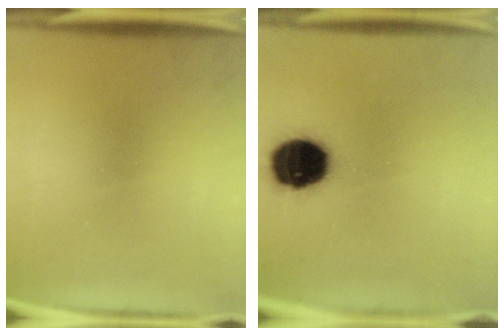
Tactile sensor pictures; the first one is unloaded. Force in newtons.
{"total": 15.1}